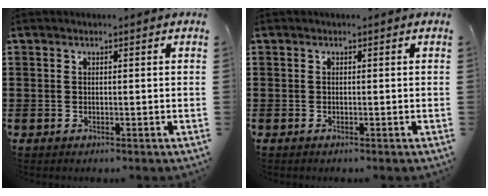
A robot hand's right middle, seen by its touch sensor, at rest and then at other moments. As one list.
[{"total": 0.0}]